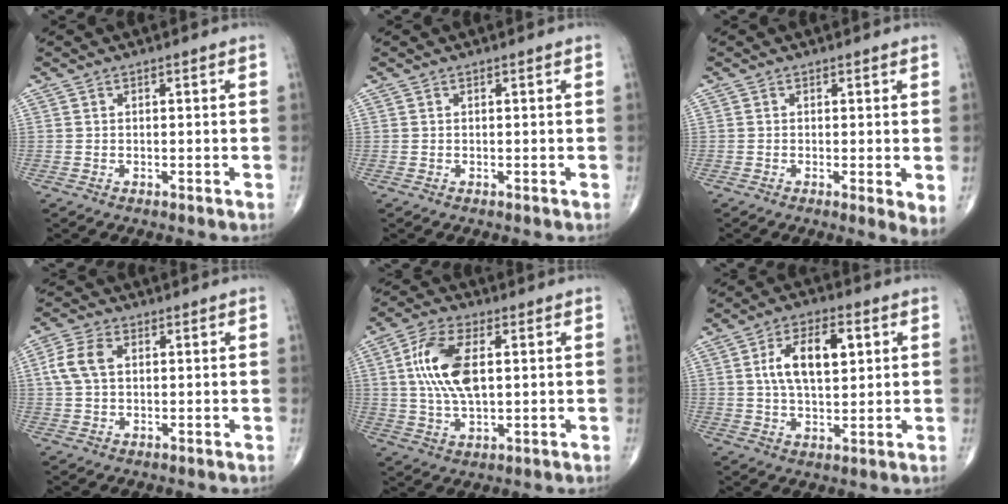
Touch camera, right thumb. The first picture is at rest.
{"total": 0.0}
{"total": 3.1, "force": [-0.2, 0.6, 3.0], "torque": [-0.048, -0.012, -0.007]}
{"total": 6.4, "force": [1.3, 4.0, 4.8], "torque": [-0.110, 0.013, 0.023]}
{"total": 14.2, "force": [2.4, 7.0, 12.1], "torque": [-0.248, 0.006, 0.045]}
{"total": 11.1, "force": [2.7, 5.5, 9.3], "torque": [-0.150, 0.002, 0.045]}